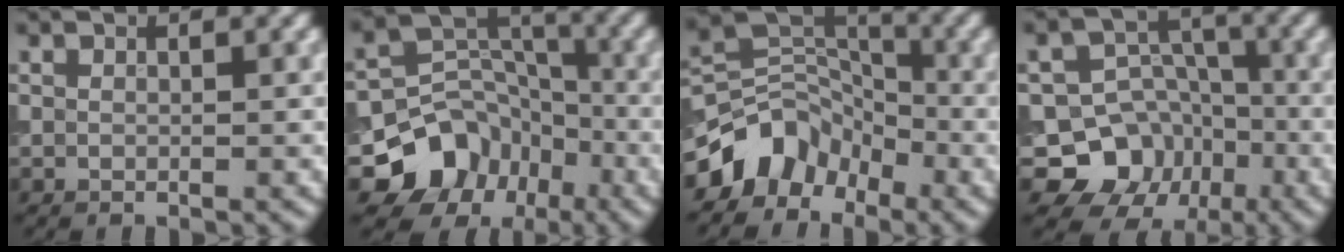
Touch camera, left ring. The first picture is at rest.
{"total": 8.6, "force": [-4.4, 6.9, 2.6], "torque": [-0.037, 0.011, -0.083]}
{"total": 5.6, "force": [-3.4, 3.9, 2.2], "torque": [-0.019, 0.008, -0.072]}
{"total": 9.0, "force": [-4.1, 7.7, 2.4], "torque": [-0.025, 0.010, -0.100]}